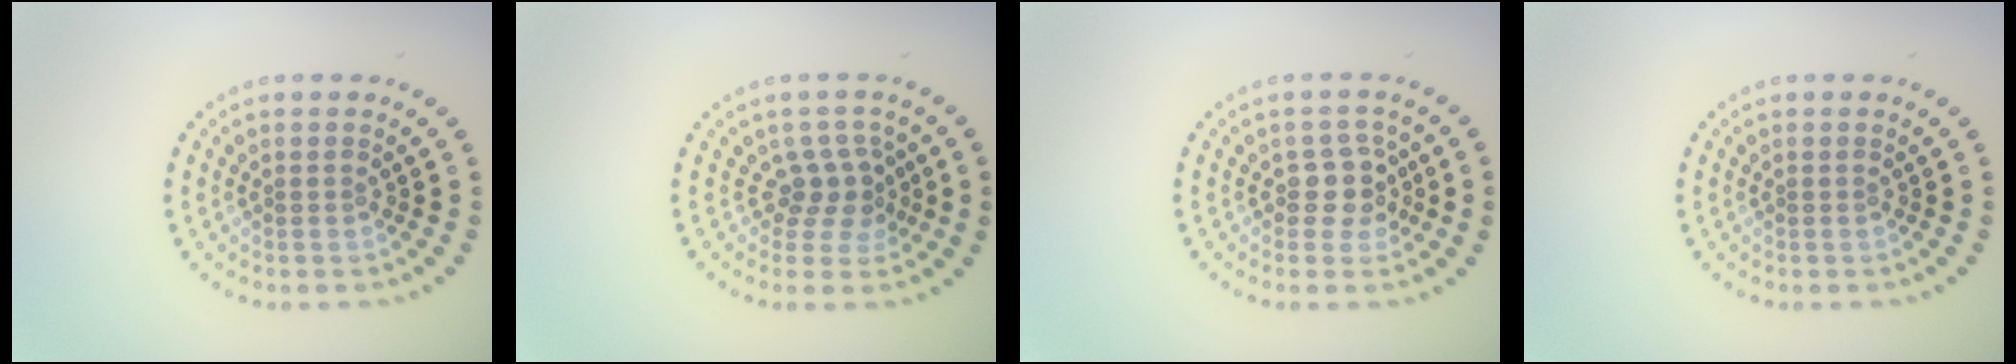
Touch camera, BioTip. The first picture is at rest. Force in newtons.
{"total": 2.6, "press": 2.0, "slide": 1.6}
{"total": 2.4, "press": 2.0, "slide": 1.3}
{"total": 0.0}